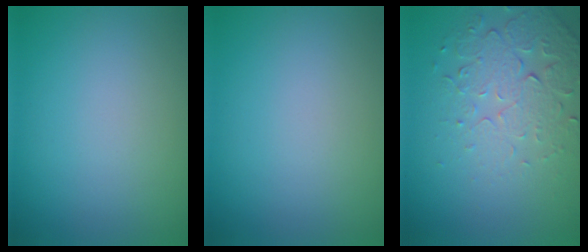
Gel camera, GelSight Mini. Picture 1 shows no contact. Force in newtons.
{"total": 0.0}
{"total": 5.0, "press": 3.4, "slide": 3.6}